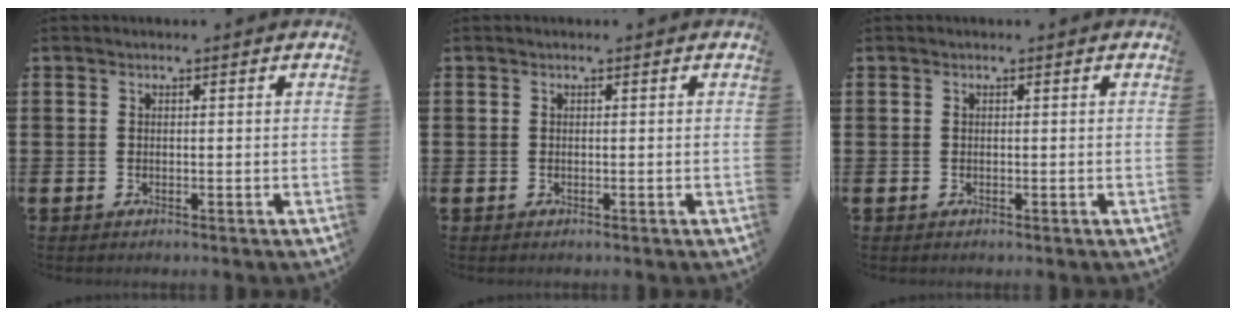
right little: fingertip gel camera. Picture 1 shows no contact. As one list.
[{"total": 0.0}, {"total": 0.0}]